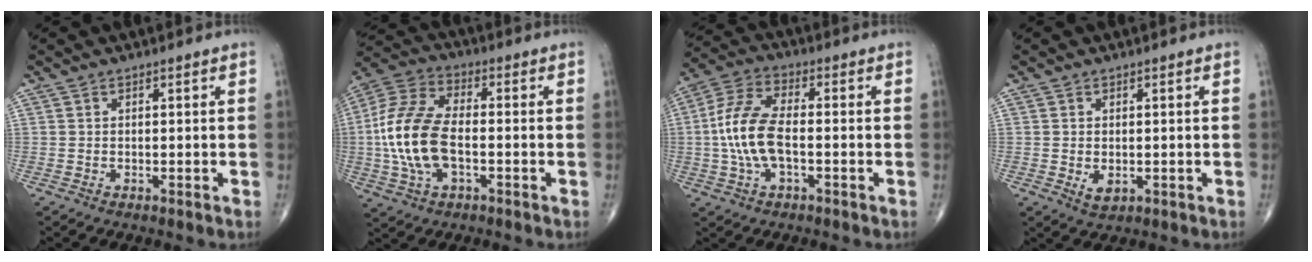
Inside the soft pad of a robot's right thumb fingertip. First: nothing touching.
{"total": 15.6, "force": [-2.0, 8.2, 13.1], "torque": [-0.282, 0.023, -0.039]}
{"total": 11.3, "force": [-1.2, 5.3, 9.9], "torque": [-0.215, 0.029, -0.026]}
{"total": 2.4, "force": [-0.3, 1.6, 1.9], "torque": [-0.027, -0.004, 0.002]}